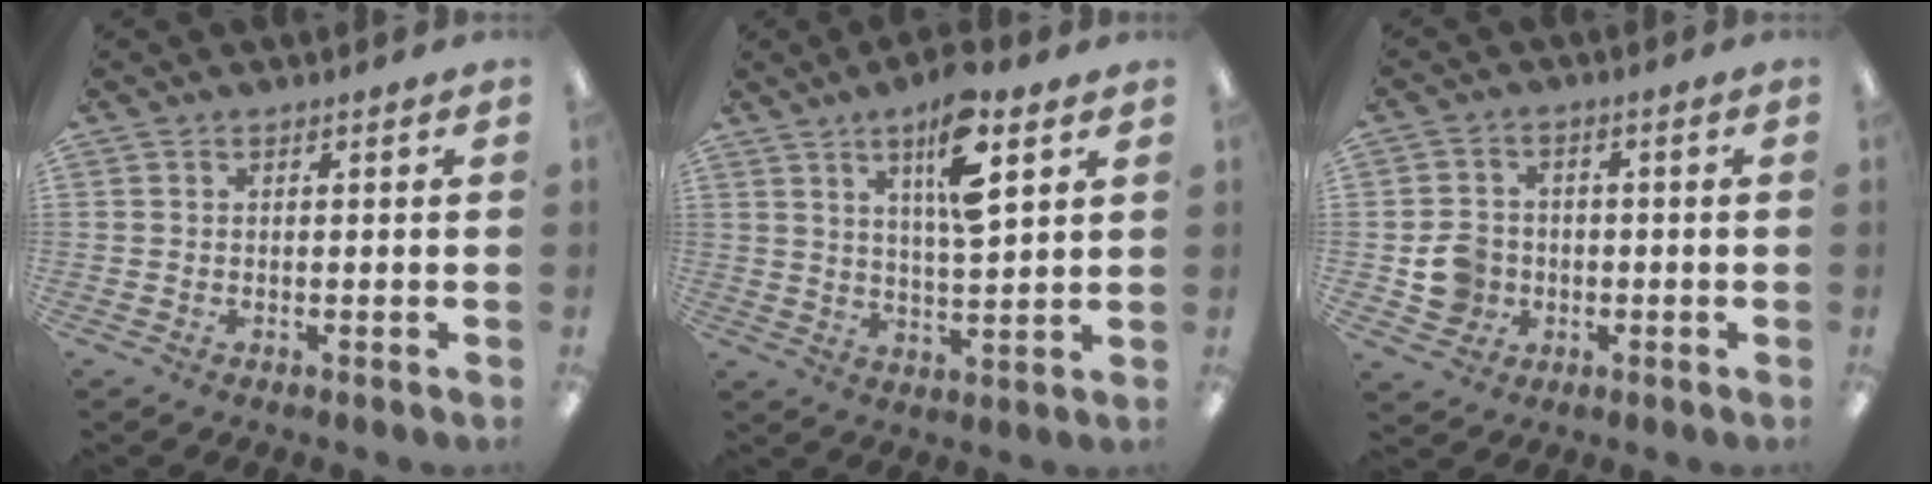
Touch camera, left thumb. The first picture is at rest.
{"total": 11.8, "force": [6.4, 3.4, 9.3], "torque": [-0.152, -0.023, 0.105]}
{"total": 7.1, "force": [-1.3, 6.5, 2.3], "torque": [-0.036, 0.016, -0.018]}